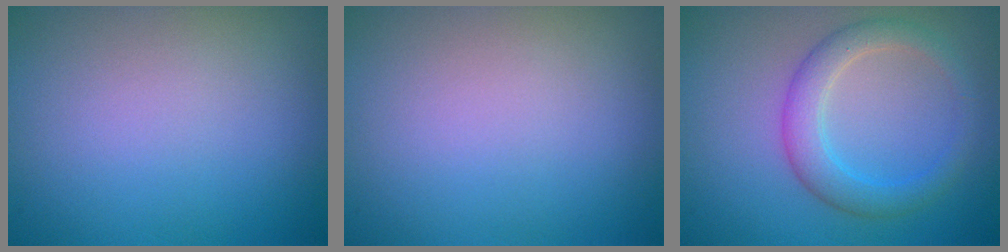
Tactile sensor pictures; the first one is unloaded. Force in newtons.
{"total": 0.0}
{"total": 3.4, "press": 3.4, "slide": 0.2}